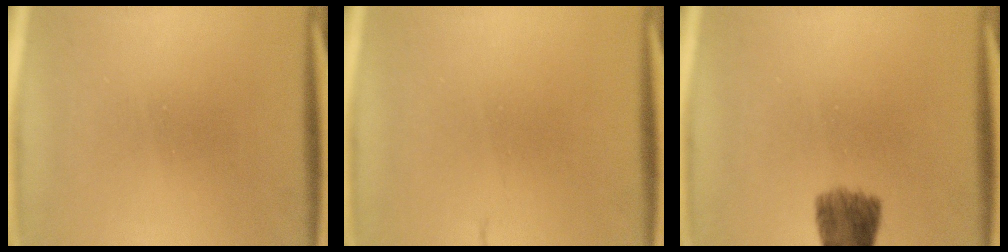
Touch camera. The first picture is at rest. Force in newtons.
{"total": 1.6}
{"total": 6.6}